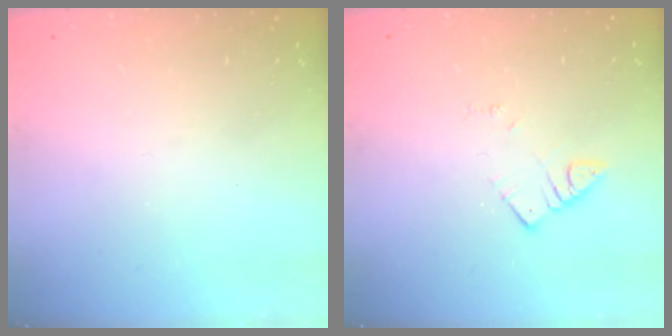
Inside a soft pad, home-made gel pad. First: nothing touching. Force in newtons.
{"total": 2.8, "press": 2.7, "slide": 0.3}